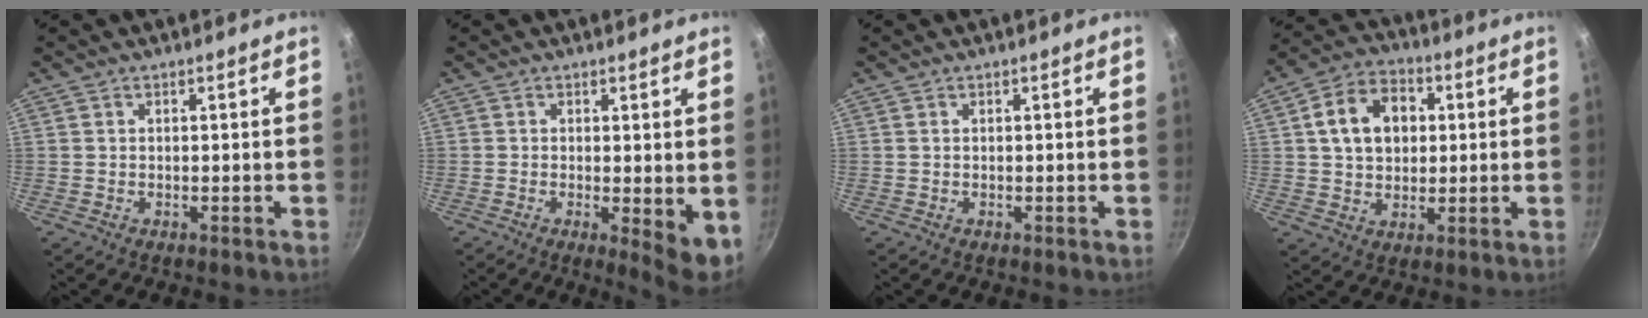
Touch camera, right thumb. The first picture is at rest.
{"total": 5.9, "force": [-0.4, 1.8, 5.6], "torque": [-0.076, -0.016, -0.004]}
{"total": 0.0}
{"total": 12.1, "force": [2.5, 9.1, 7.7], "torque": [-0.105, 0.016, 0.034]}